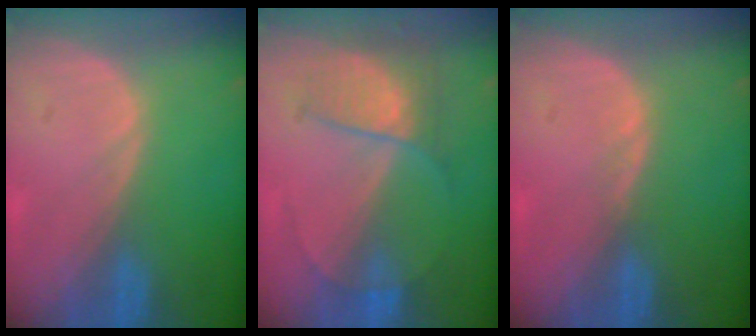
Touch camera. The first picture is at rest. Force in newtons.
{"total": 7.2, "press": 6.1, "slide": 3.9}
{"total": 0.7, "press": 0.7, "slide": 0.2}